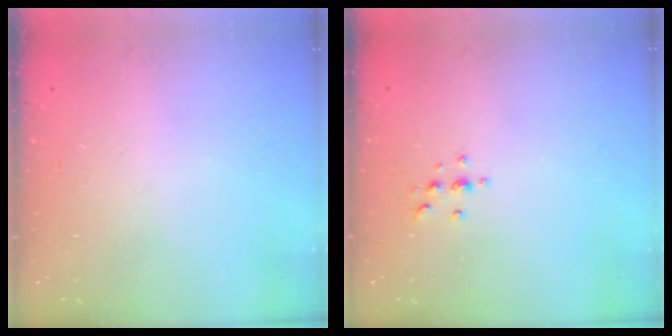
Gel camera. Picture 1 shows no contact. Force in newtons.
{"total": 2.9, "press": 2.9, "slide": 0.4}